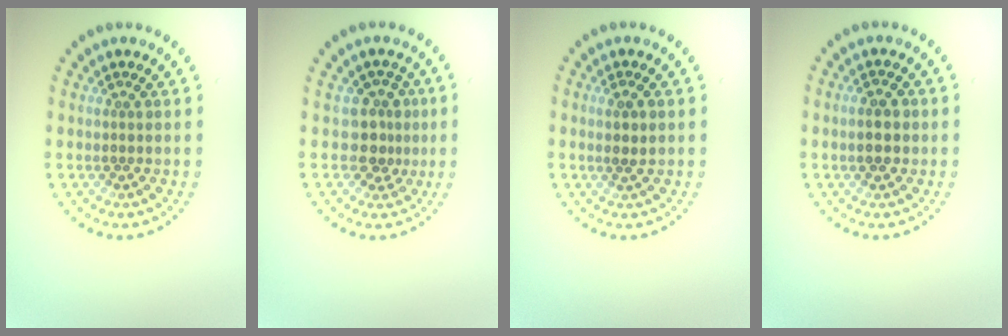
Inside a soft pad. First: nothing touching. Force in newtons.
{"total": 2.6, "press": 2.0, "slide": 1.6}
{"total": 1.4, "press": 1.2, "slide": 0.6}
{"total": 2.1, "press": 2.1, "slide": 0.1}